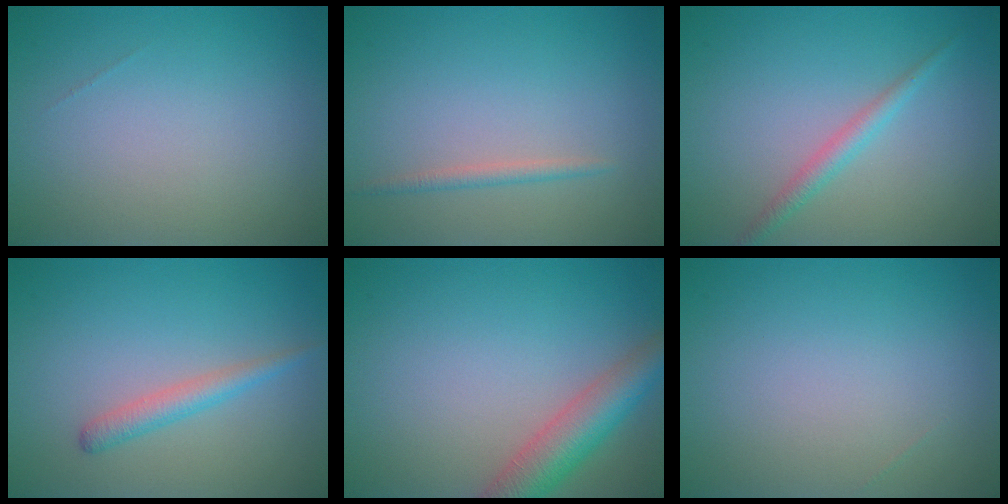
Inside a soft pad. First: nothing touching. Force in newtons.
{"total": 1.1, "press": 1.1, "slide": 0.1}
{"total": 1.8, "press": 1.8, "slide": 0.0}
{"total": 2.0, "press": 2.0, "slide": 0.1}
{"total": 5.0, "press": 4.9, "slide": 0.2}
{"total": 0.0}